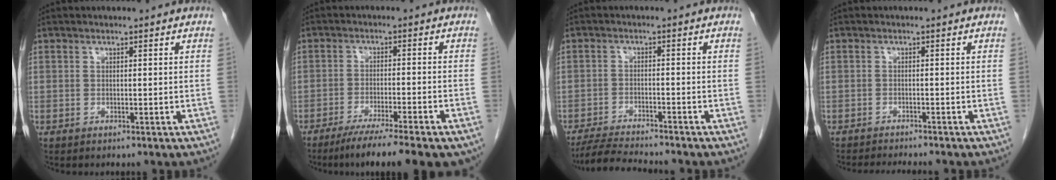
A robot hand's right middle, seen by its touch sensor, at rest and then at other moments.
{"total": 12.5, "force": [-9.6, 0.8, 7.9], "torque": [-0.106, -0.025, -0.143]}
{"total": 7.3, "force": [-6.8, -0.1, 2.7], "torque": [-0.045, -0.019, -0.115]}
{"total": 5.6, "force": [-5.2, 0.1, 2.0], "torque": [-0.022, -0.012, -0.077]}